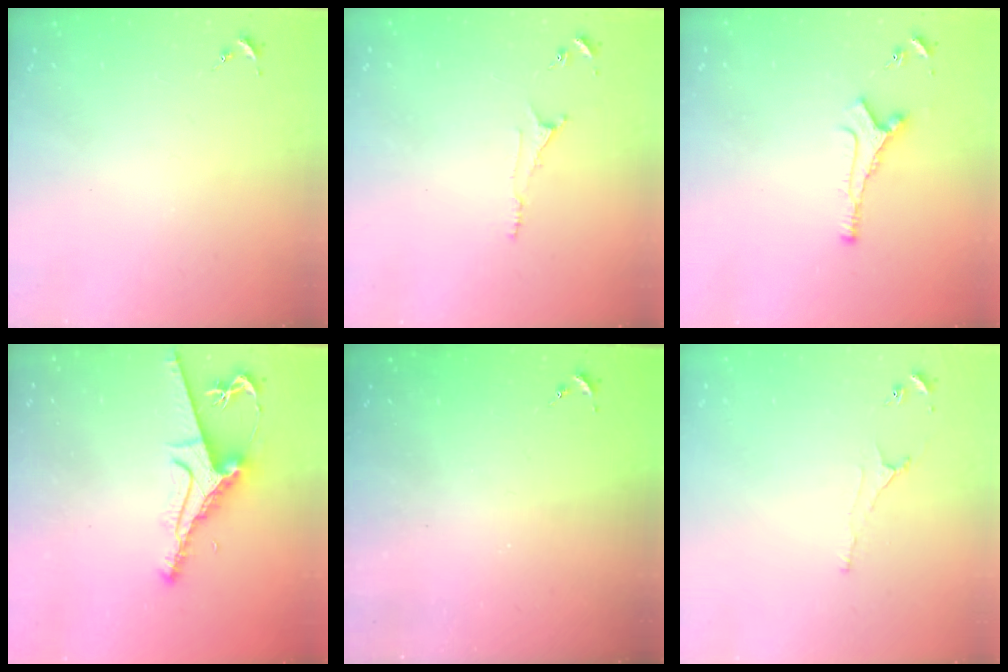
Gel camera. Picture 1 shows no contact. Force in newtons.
{"total": 5.3, "press": 5.3, "slide": 0.6}
{"total": 7.1, "press": 7.1, "slide": 0.8}
{"total": 8.3, "press": 8.2, "slide": 1.2}
{"total": 0.0}
{"total": 3.0, "press": 2.9, "slide": 0.6}